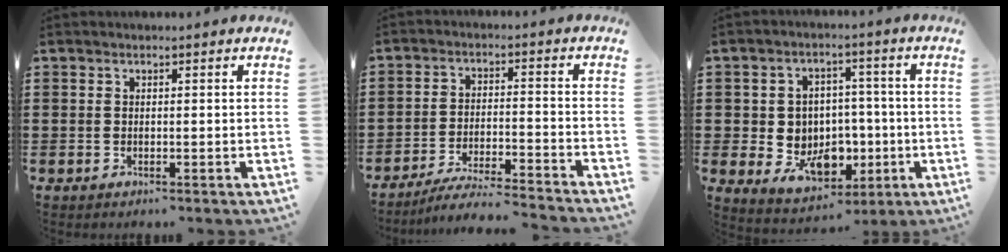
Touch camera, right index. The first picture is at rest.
{"total": 5.7, "force": [-5.4, -0.4, 1.6], "torque": [-0.034, -0.014, -0.107]}
{"total": 7.3, "force": [-0.5, 6.8, 2.5], "torque": [-0.039, -0.001, -0.001]}